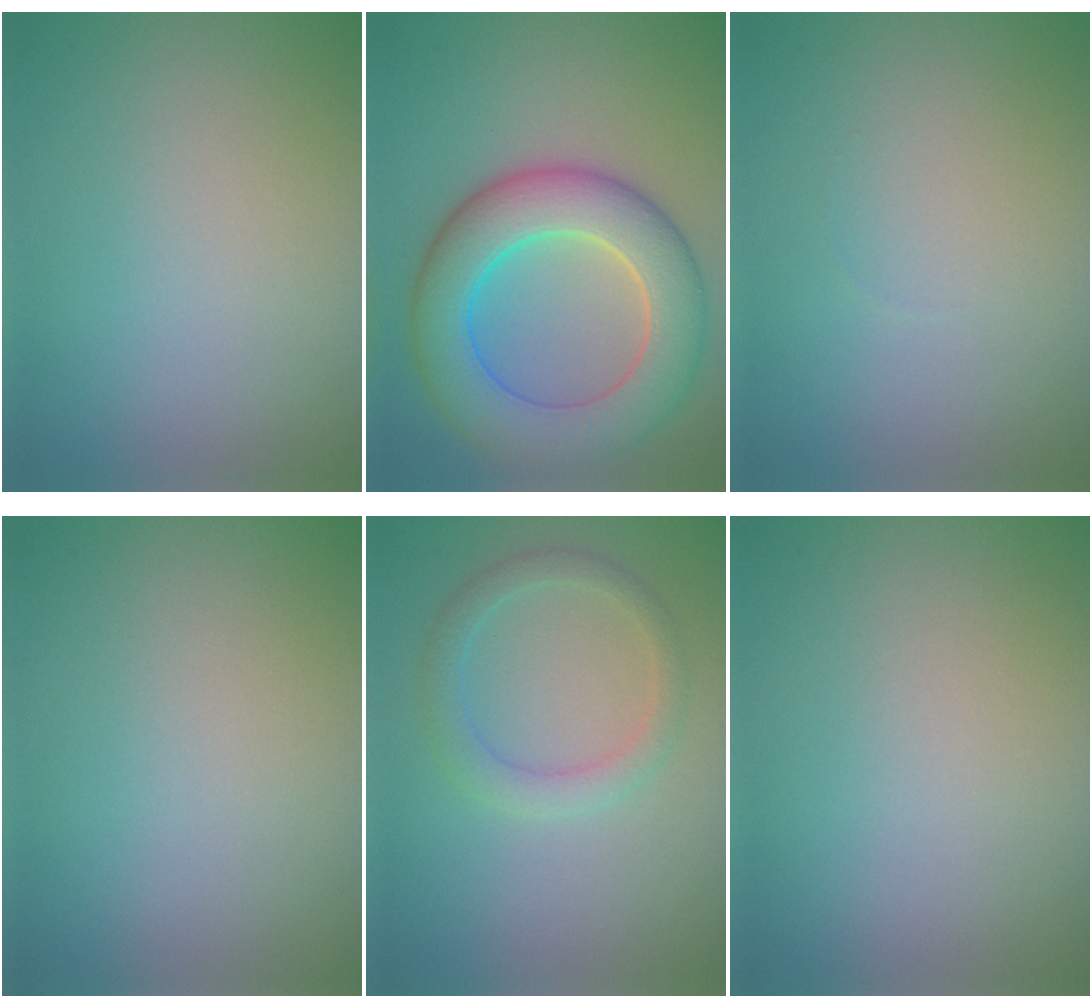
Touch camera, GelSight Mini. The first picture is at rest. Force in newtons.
{"total": 9.3, "press": 9.3, "slide": 0.4}
{"total": 0.0}
{"total": 0.0}
{"total": 2.3, "press": 2.3, "slide": 0.1}
{"total": 0.0}